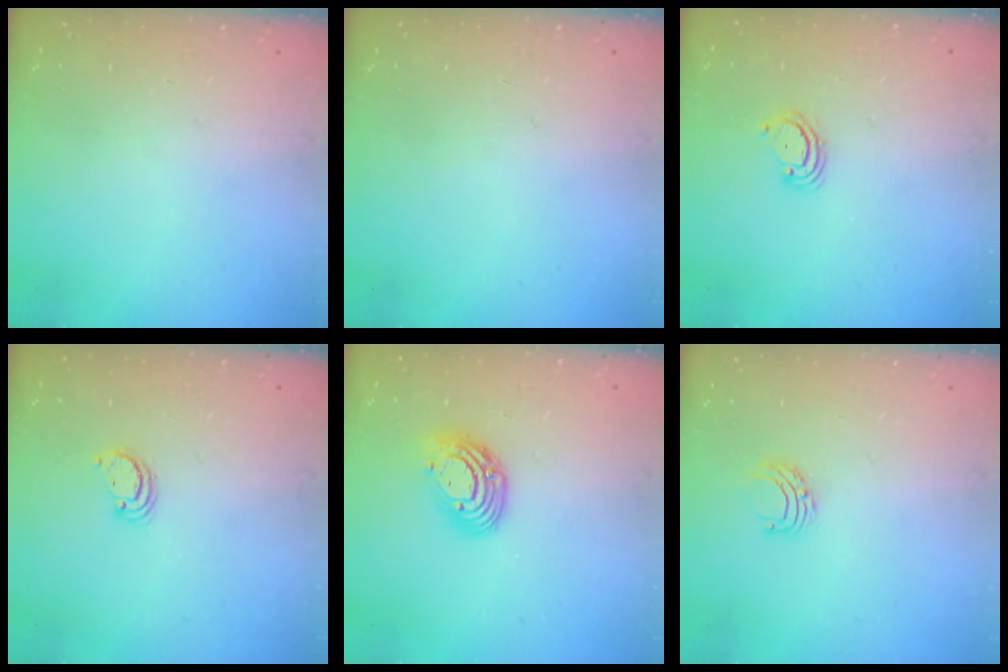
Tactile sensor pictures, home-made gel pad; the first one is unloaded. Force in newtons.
{"total": 0.0}
{"total": 2.9, "press": 2.9, "slide": 0.3}
{"total": 2.6, "press": 2.6, "slide": 0.2}
{"total": 10.7, "press": 10.7, "slide": 0.8}
{"total": 5.2, "press": 5.1, "slide": 0.5}